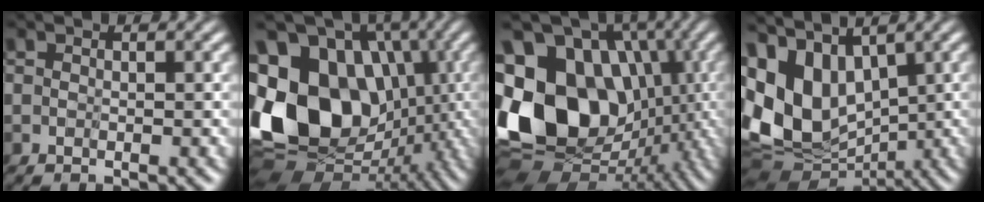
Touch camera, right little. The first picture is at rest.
{"total": 16.4, "force": [0.5, 12.5, 10.5], "torque": [-0.227, -0.001, 0.032]}
{"total": 18.3, "force": [0.2, 14.1, 11.6], "torque": [-0.239, -0.001, 0.010]}
{"total": 6.7, "force": [1.8, 4.3, 4.8], "torque": [-0.122, -0.016, 0.038]}